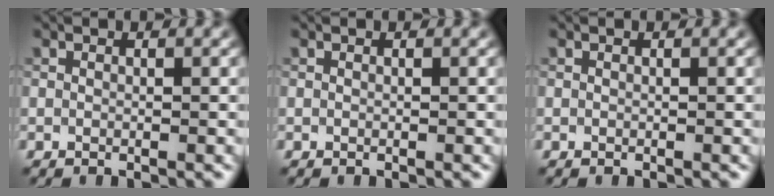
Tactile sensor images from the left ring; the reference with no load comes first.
{"total": 0.0}
{"total": 0.0}